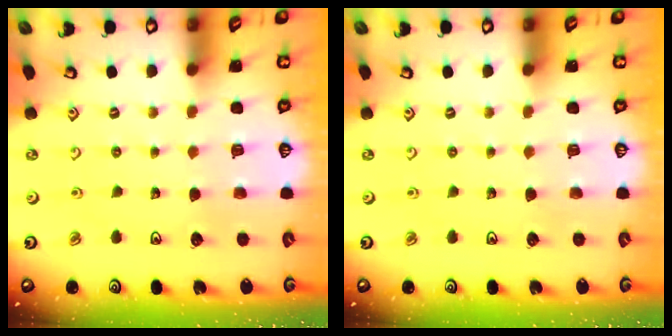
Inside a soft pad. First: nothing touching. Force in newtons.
{"total": 0.0}